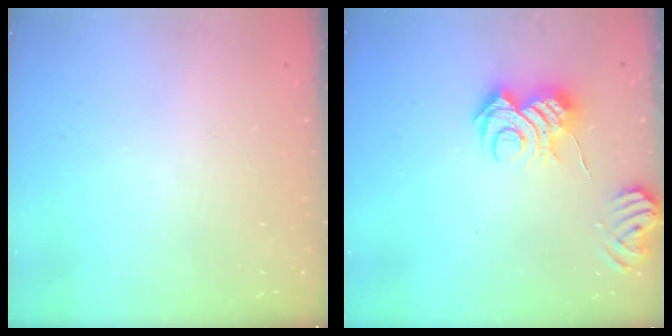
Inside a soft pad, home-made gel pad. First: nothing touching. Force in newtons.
{"total": 8.5, "press": 8.5, "slide": 1.0}